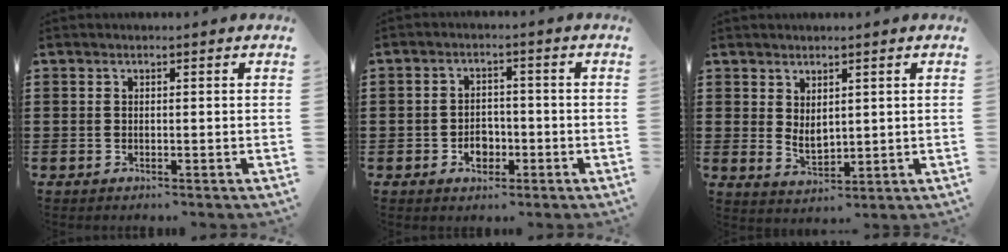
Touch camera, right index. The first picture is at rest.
{"total": 3.4, "force": [-1.3, 2.6, 1.7], "torque": [-0.028, 0.001, -0.026]}
{"total": 2.8, "force": [1.6, 1.5, 1.7], "torque": [-0.037, 0.002, 0.031]}